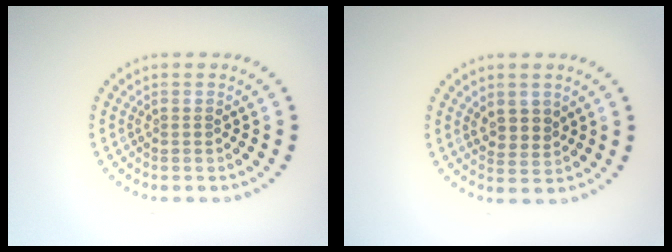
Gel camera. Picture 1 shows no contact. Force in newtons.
{"total": 2.1, "press": 1.9, "slide": 0.9}